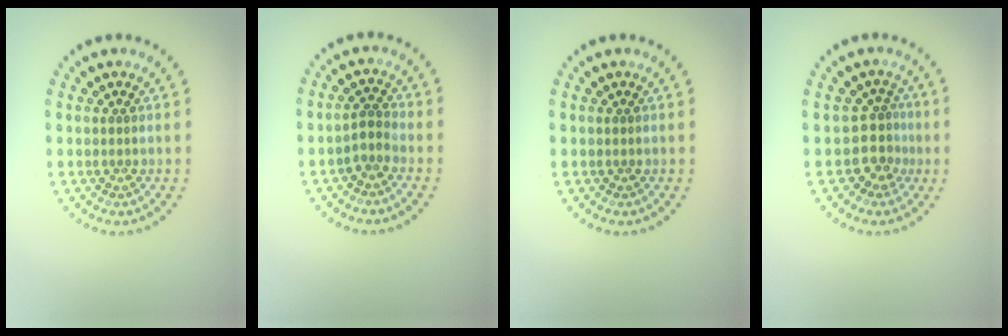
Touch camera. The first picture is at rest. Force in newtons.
{"total": 1.5, "press": 1.1, "slide": 1.0}
{"total": 0.0}
{"total": 2.5, "press": 1.8, "slide": 1.8}